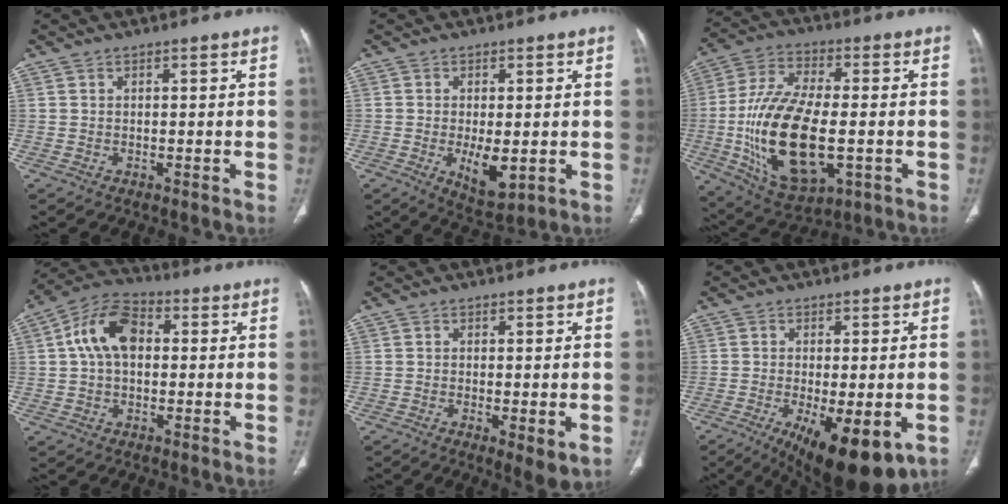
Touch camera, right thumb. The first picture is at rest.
{"total": 7.1, "force": [-1.4, 3.3, 6.2], "torque": [-0.095, -0.017, -0.011]}
{"total": 22.7, "force": [-3.5, 10.9, 19.5], "torque": [-0.381, 0.001, -0.045]}
{"total": 11.2, "force": [1.6, 7.3, 8.4], "torque": [-0.147, 0.028, 0.019]}
{"total": 4.8, "force": [-1.3, 1.5, 4.4], "torque": [-0.073, -0.015, -0.019]}
{"total": 15.4, "force": [-6.3, 5.8, 12.8], "torque": [-0.173, -0.016, -0.081]}